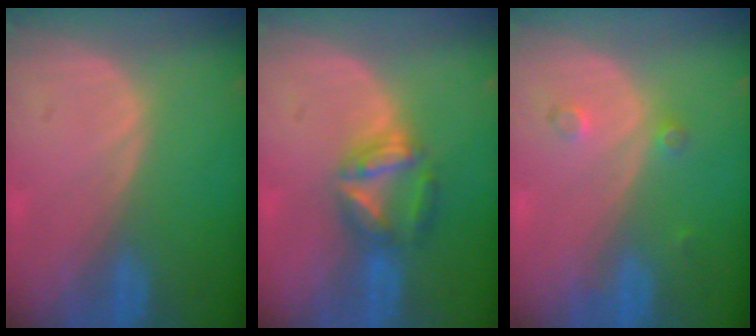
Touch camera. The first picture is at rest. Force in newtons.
{"total": 5.6, "press": 5.6, "slide": 0.2}
{"total": 2.1, "press": 1.8, "slide": 1.1}